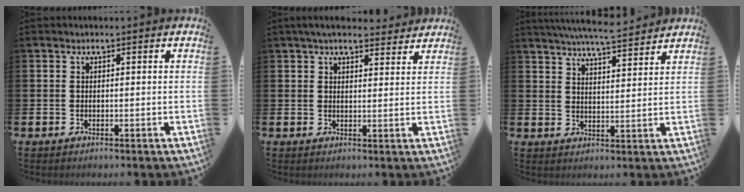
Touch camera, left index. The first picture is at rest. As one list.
[{"total": 4.1, "force": [3.8, 1.1, 1.2], "torque": [-0.024, -0.013, 0.068]}, {"total": 6.7, "force": [6.5, 0.1, 1.5], "torque": [-0.037, -0.036, 0.116]}]